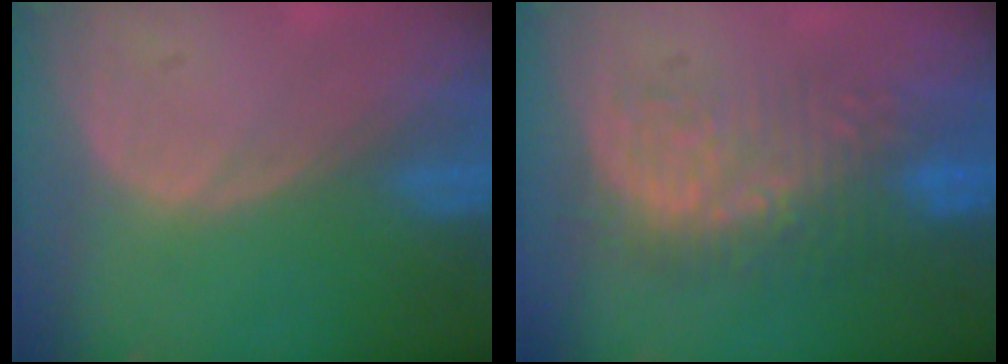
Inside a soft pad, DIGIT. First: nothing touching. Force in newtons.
{"total": 8.8, "press": 8.7, "slide": 1.4}